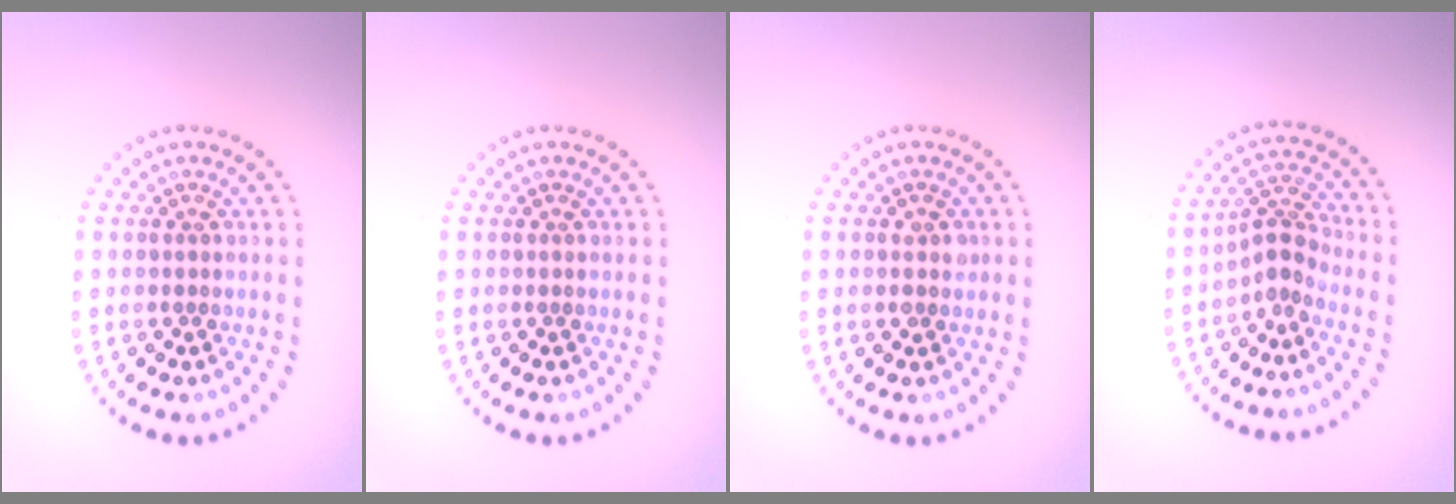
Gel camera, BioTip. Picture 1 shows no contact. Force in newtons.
{"total": 0.0}
{"total": 1.0, "press": 1.0, "slide": 0.1}
{"total": 2.5, "press": 1.8, "slide": 1.7}